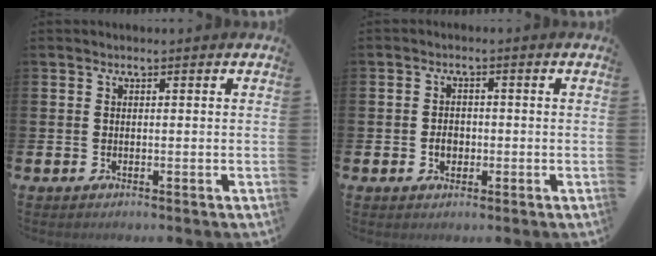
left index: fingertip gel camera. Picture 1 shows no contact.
{"total": 2.2, "force": [-0.4, 1.7, 1.3], "torque": [-0.011, -0.002, -0.012]}